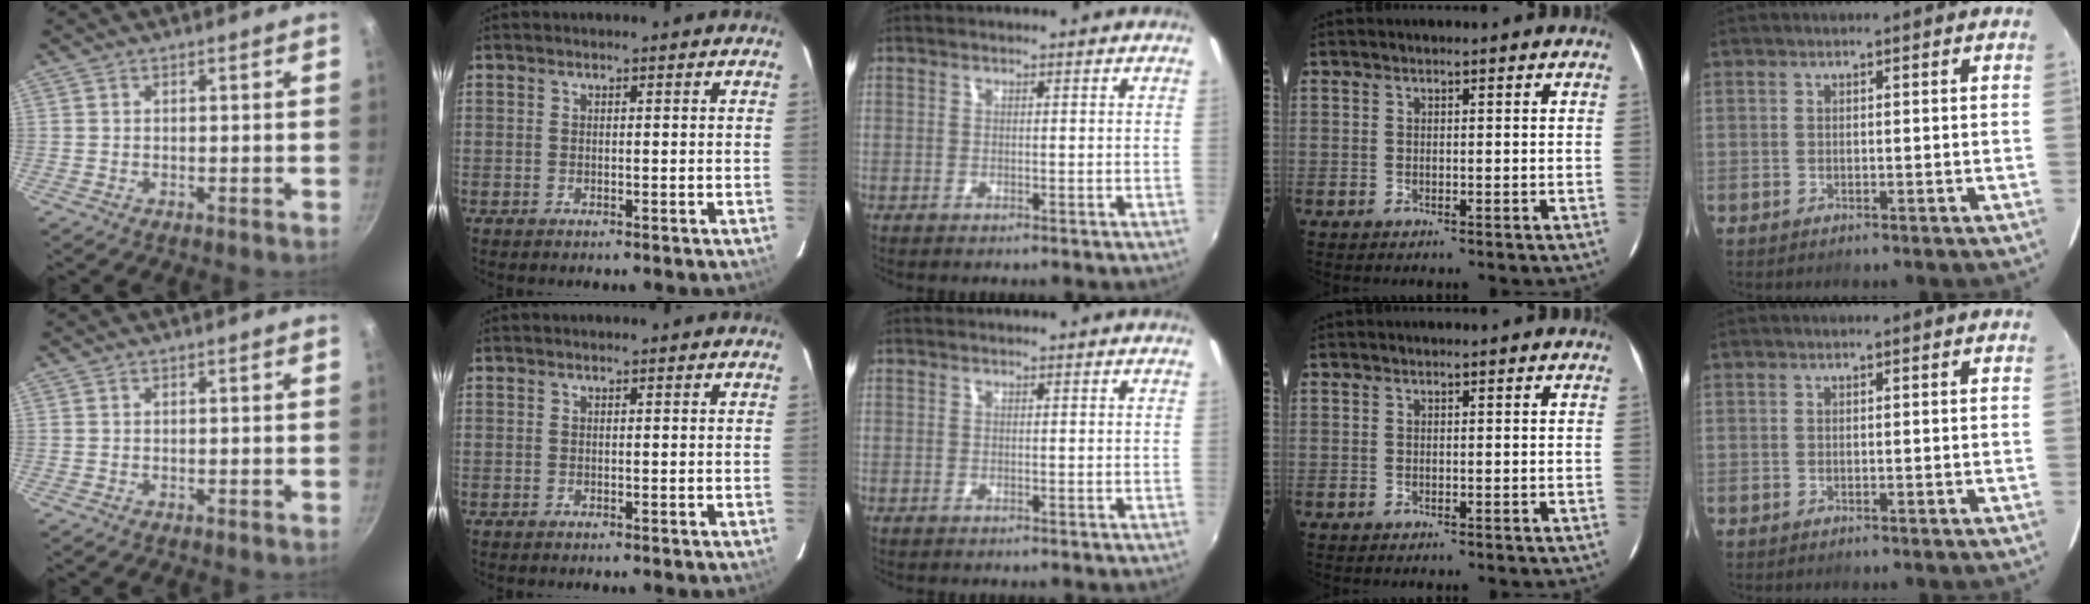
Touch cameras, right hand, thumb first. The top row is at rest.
{}